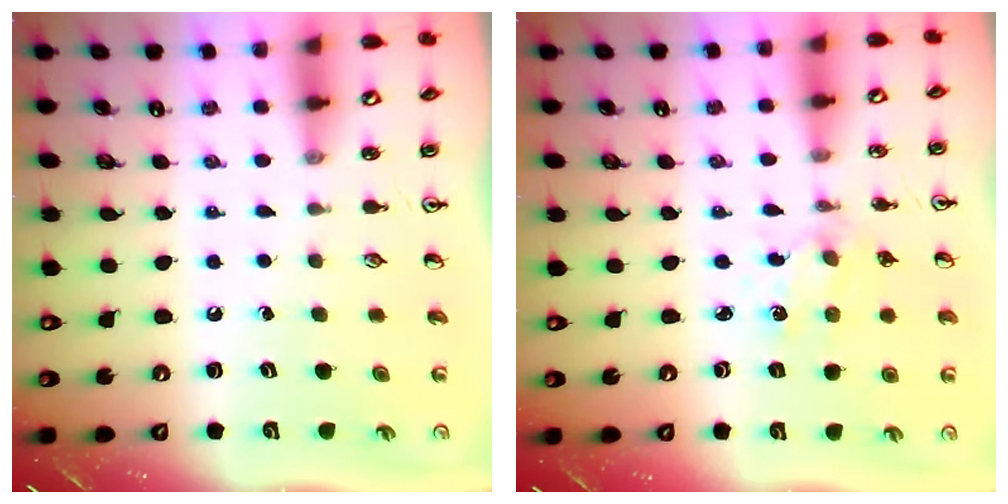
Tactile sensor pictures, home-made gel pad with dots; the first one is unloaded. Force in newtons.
{"total": 1.4, "press": 1.4, "slide": 0.3}